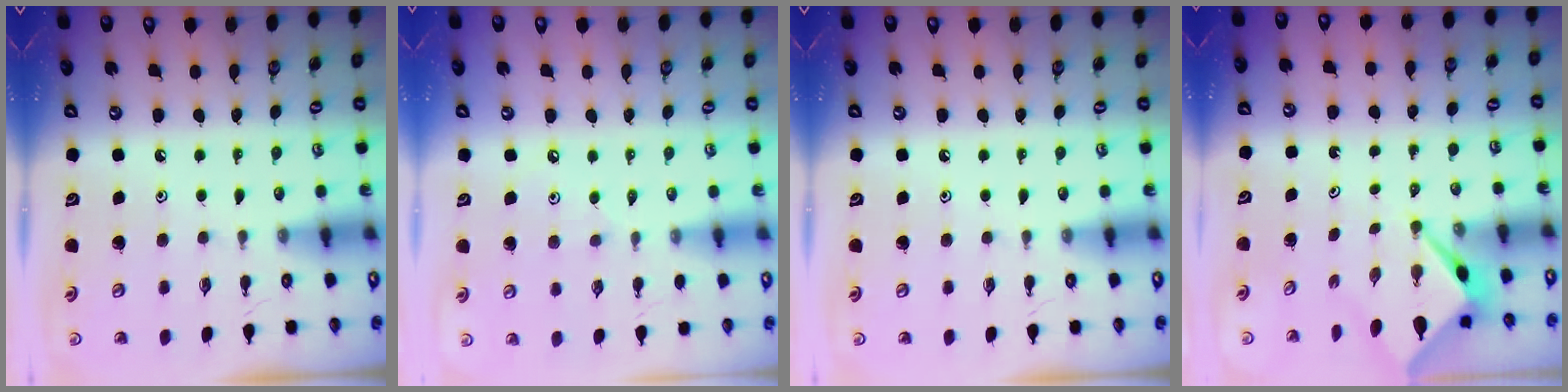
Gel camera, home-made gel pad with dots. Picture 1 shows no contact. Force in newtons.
{"total": 5.9, "press": 5.8, "slide": 0.8}
{"total": 0.0}
{"total": 2.6, "press": 2.6, "slide": 0.2}